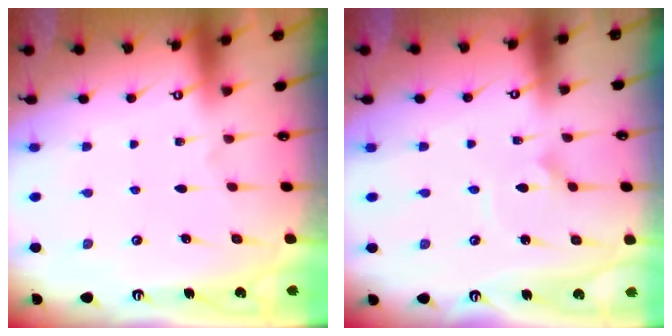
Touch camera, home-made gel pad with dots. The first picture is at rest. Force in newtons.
{"total": 2.8, "press": 2.8, "slide": 0.2}